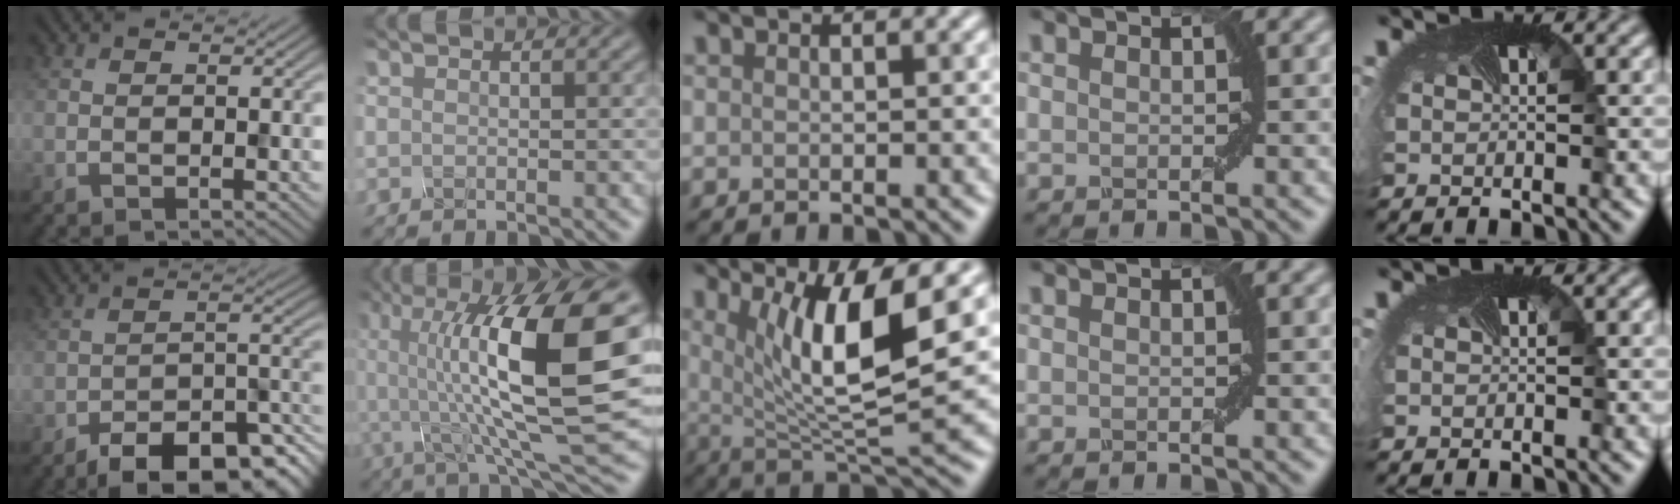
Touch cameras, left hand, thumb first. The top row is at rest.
{"thumb": {"total": 11.0, "force": [-7.8, 4.1, 6.7], "torque": [-0.086, 0.001, -0.124]}, "index": {"total": 14.2, "force": [1.9, 3.5, 13.6], "torque": [-0.228, 0.005, 0.033]}, "middle": {"total": 8.8, "force": [2.6, 2.1, 8.2], "torque": [-0.134, -0.015, 0.051]}}